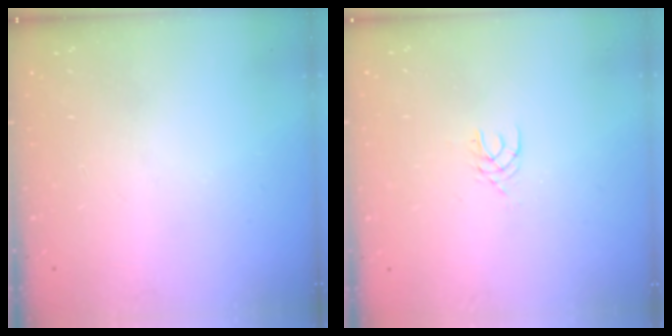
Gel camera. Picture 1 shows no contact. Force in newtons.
{"total": 2.9, "press": 2.9, "slide": 0.4}